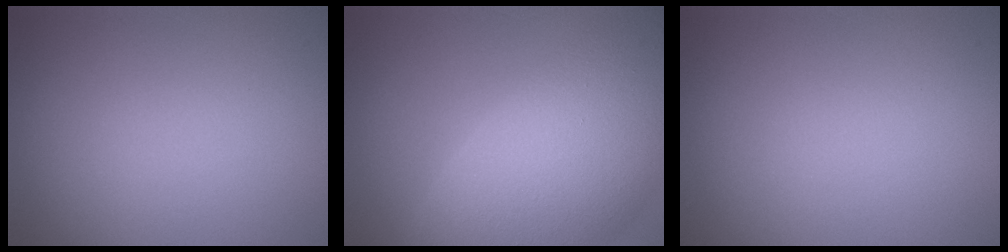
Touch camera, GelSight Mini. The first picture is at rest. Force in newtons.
{"total": 12.6, "press": 12.5, "slide": 1.0}
{"total": 0.0}